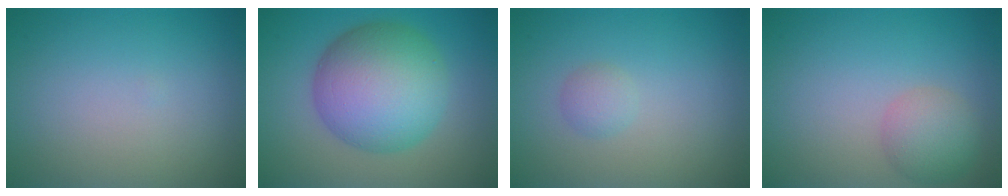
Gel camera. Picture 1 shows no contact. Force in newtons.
{"total": 10.1, "press": 10.1, "slide": 0.3}
{"total": 1.2, "press": 1.2, "slide": 0.0}
{"total": 3.1, "press": 3.1, "slide": 0.2}